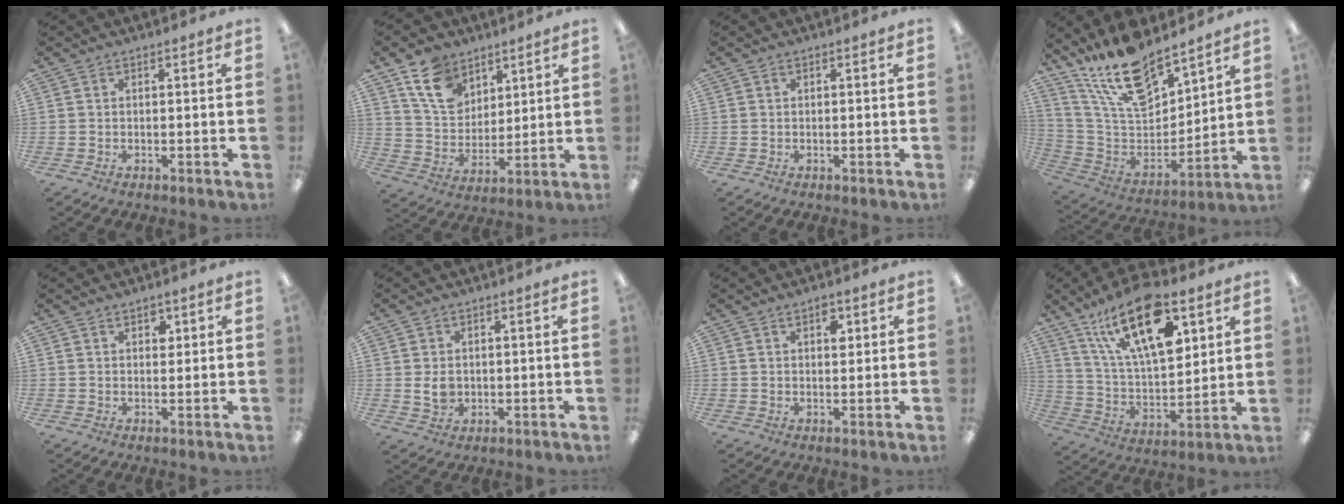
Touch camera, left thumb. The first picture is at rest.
{"total": 12.9, "force": [8.1, 8.7, 5.0], "torque": [-0.100, -0.029, 0.157]}
{"total": 0.0}
{"total": 19.1, "force": [15.5, 6.5, 9.0], "torque": [-0.178, -0.096, 0.275]}
{"total": 2.0, "force": [1.2, 1.3, 1.0], "torque": [0.003, -0.006, 0.015]}
{"total": 3.9, "force": [0.1, 3.0, 2.6], "torque": [-0.048, 0.000, 0.000]}
{"total": 3.2, "force": [1.6, 1.7, 2.2], "torque": [-0.014, -0.007, 0.020]}
{"total": 22.8, "force": [12.3, 10.0, 16.4], "torque": [-0.289, -0.051, 0.205]}